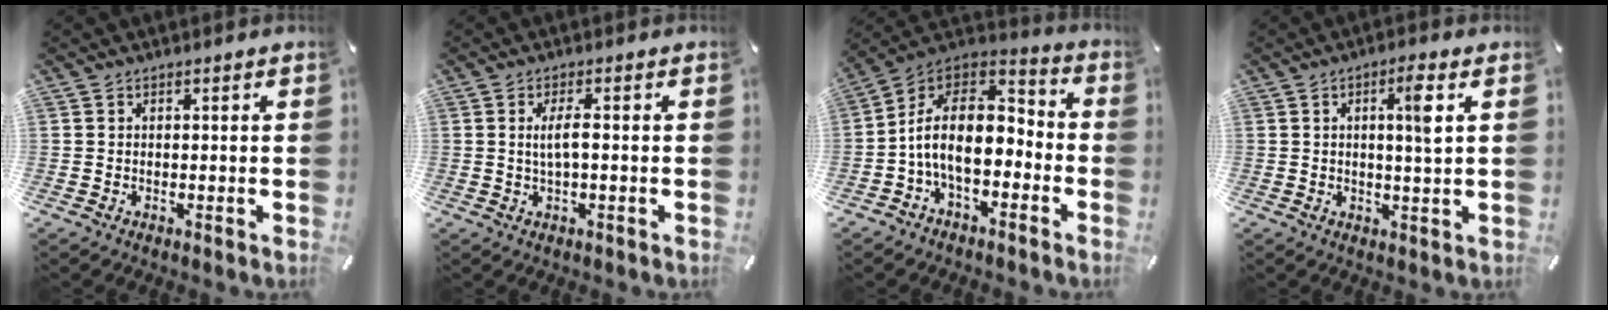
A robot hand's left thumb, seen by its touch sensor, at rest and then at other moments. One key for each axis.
{"total": 4.2, "fx": 0.0, "fy": 1.0, "fz": 4.1, "tx": -0.084, "ty": -0.002, "tz": -0.004}
{"total": 14.8, "fx": -3.2, "fy": 9.1, "fz": 11.2, "tx": -0.227, "ty": 0.009, "tz": -0.058}
{"total": 5.5, "fx": 1.4, "fy": 0.5, "fz": 5.3, "tx": -0.089, "ty": -0.005, "tz": 0.016}